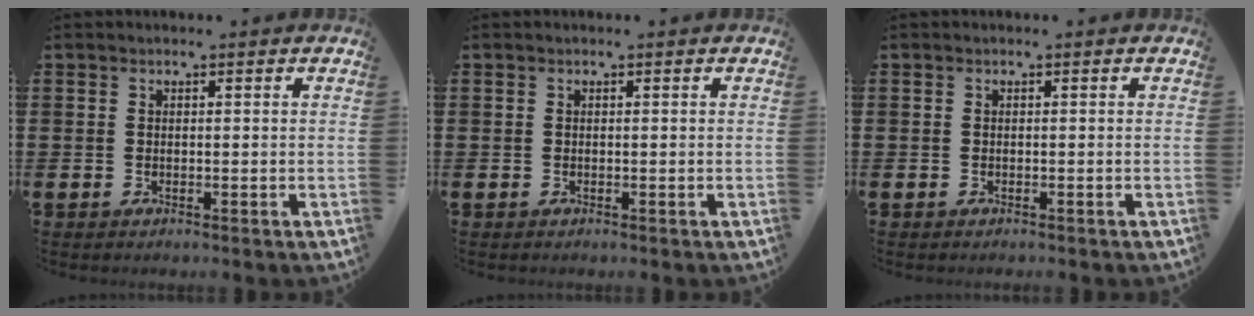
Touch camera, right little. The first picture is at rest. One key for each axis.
{"total": 0.0}
{"total": 0.0}